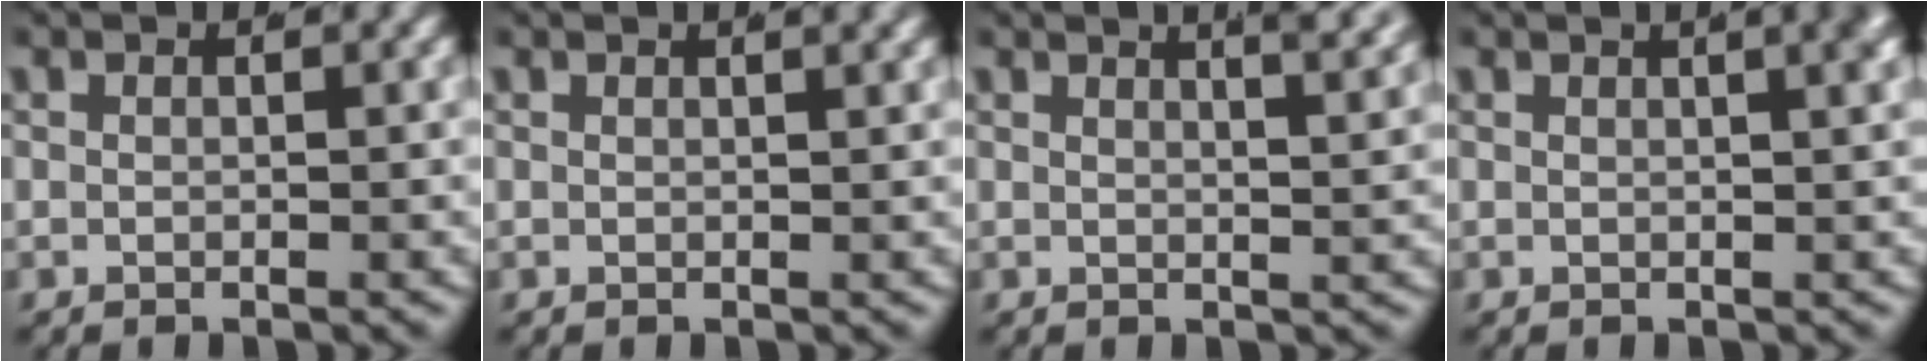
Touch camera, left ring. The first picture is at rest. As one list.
[{"total": 1.3, "force": [0.9, -0.2, 0.9], "torque": [-0.004, 0.007, 0.012]}, {"total": 5.6, "force": [3.6, 1.4, 4.0], "torque": [-0.038, 0.012, 0.052]}, {"total": 3.4, "force": [1.6, 0.7, 2.9], "torque": [-0.019, 0.019, 0.018]}]